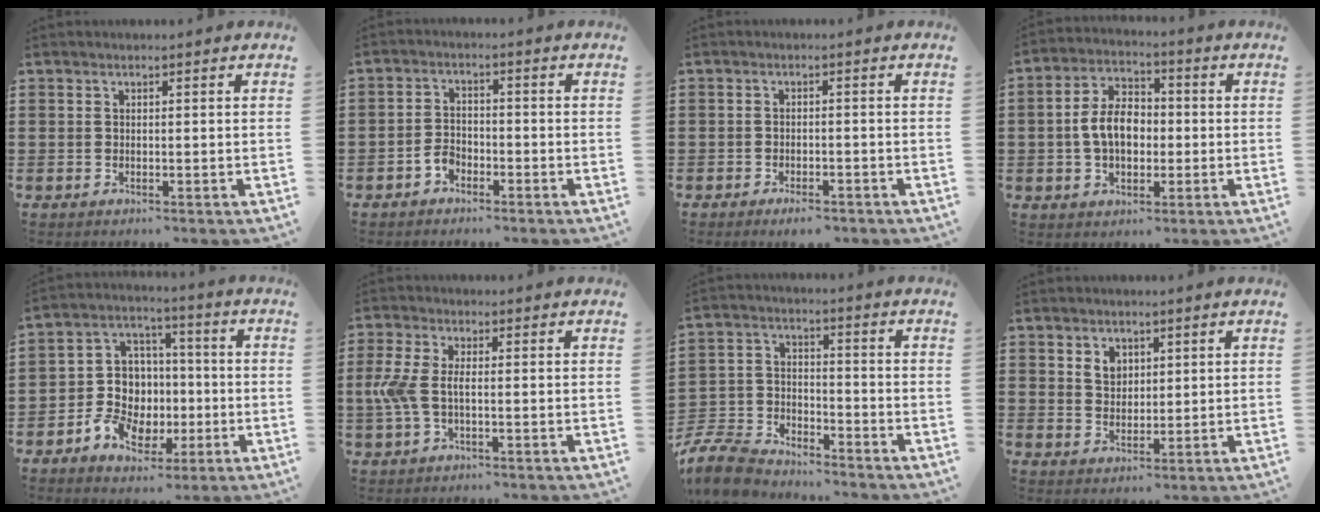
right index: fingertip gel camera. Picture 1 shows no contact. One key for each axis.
{"total": 2.5, "fx": -1.8, "fy": 1.4, "fz": 1.1, "tx": -0.033, "ty": -0.002, "tz": -0.038}
{"total": 1.9, "fx": -1.8, "fy": 0.2, "fz": 0.6, "tx": -0.016, "ty": -0.002, "tz": -0.033}
{"total": 7.4, "fx": -0.6, "fy": 4.8, "fz": 5.6, "tx": -0.130, "ty": 0.009, "tz": -0.018}
{"total": 9.4, "fx": -2.7, "fy": 7.9, "fz": 4.3, "tx": -0.084, "ty": 0.018, "tz": -0.042}
{"total": 4.8, "fx": -0.6, "fy": 2.0, "fz": 4.3, "tx": -0.113, "ty": -0.008, "tz": -0.022}
{"total": 8.1, "fx": -7.7, "fy": 1.7, "fz": 1.8, "tx": -0.059, "ty": 0.010, "tz": -0.157}
{"total": 3.0, "fx": 1.6, "fy": 2.3, "fz": 1.2, "tx": -0.032, "ty": 0.008, "tz": 0.030}